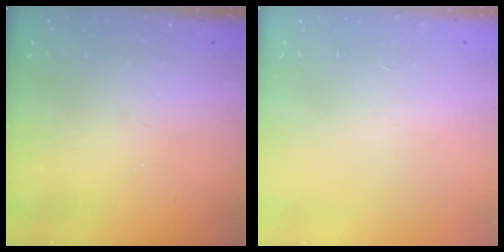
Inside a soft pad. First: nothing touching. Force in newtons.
{"total": 0.0}